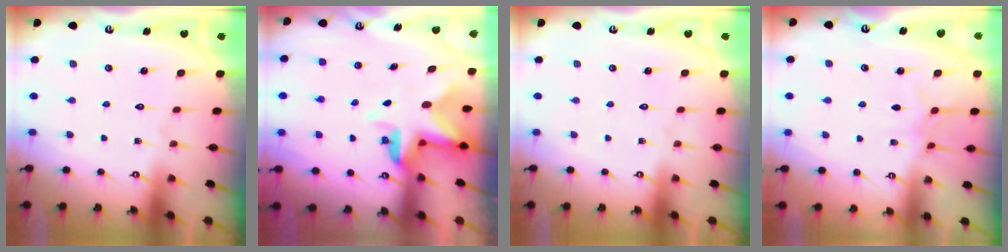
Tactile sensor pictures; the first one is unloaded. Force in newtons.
{"total": 5.1, "press": 5.1, "slide": 0.6}
{"total": 0.0}
{"total": 5.9, "press": 5.9, "slide": 0.7}